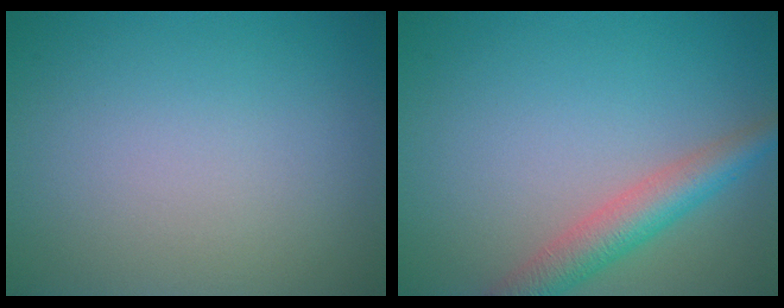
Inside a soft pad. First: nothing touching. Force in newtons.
{"total": 4.1, "press": 4.1, "slide": 0.1}